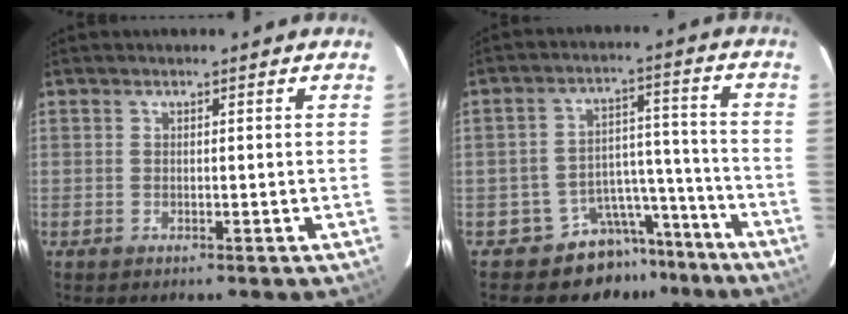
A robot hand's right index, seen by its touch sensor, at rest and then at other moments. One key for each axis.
{"total": 9.5, "fx": -7.5, "fy": 5.8, "fz": 1.0, "tx": 0.011, "ty": 0.073, "tz": -0.108}